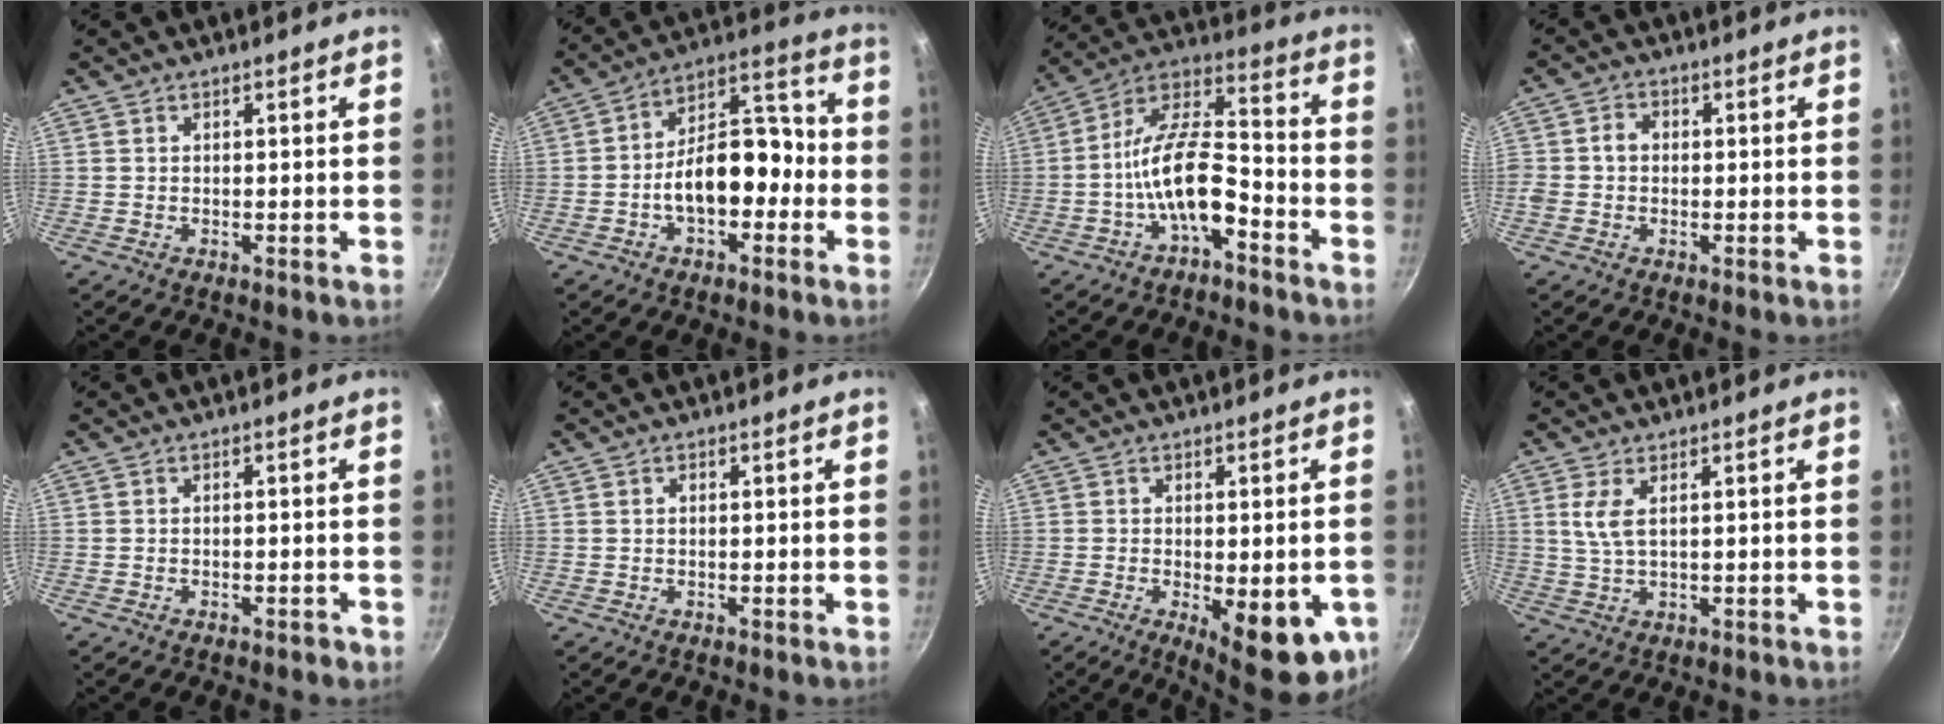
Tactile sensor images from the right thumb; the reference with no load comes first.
{"total": 13.8, "force": [-3.5, 8.4, 10.3], "torque": [-0.115, 0.070, -0.062]}
{"total": 13.4, "force": [-5.4, 5.8, 10.8], "torque": [-0.183, 0.057, -0.107]}
{"total": 3.6, "force": [-0.3, 3.1, 1.8], "torque": [-0.022, 0.013, -0.011]}
{"total": 1.1, "force": [-0.8, 0.5, 0.6], "torque": [-0.006, 0.013, -0.003]}
{"total": 0.6, "force": [0.1, 0.4, 0.4], "torque": [-0.006, 0.003, 0.002]}
{"total": 14.4, "force": [-4.0, 5.4, 12.7], "torque": [-0.140, -0.012, -0.040]}
{"total": 4.1, "force": [1.3, 1.5, 3.6], "torque": [-0.078, -0.007, 0.028]}